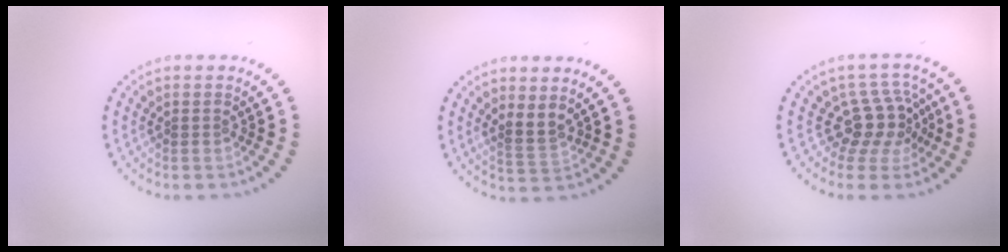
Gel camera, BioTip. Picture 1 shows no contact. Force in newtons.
{"total": 1.8, "press": 1.5, "slide": 1.0}
{"total": 4.0, "press": 2.9, "slide": 2.6}